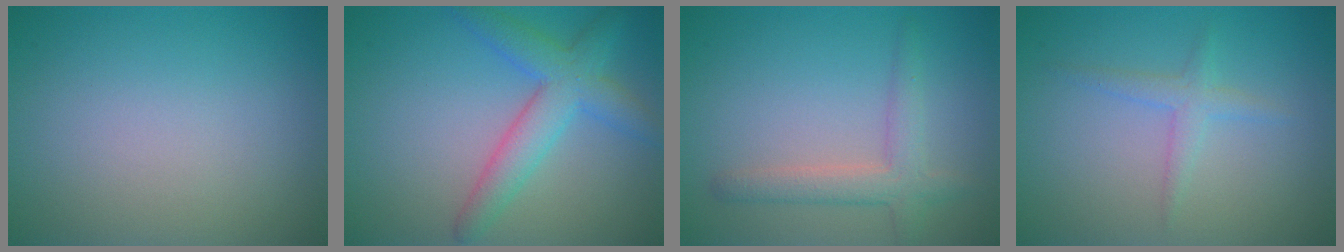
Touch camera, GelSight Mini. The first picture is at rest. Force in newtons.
{"total": 4.6, "press": 4.6, "slide": 0.2}
{"total": 3.0, "press": 3.0, "slide": 0.2}
{"total": 1.7, "press": 1.7, "slide": 0.0}